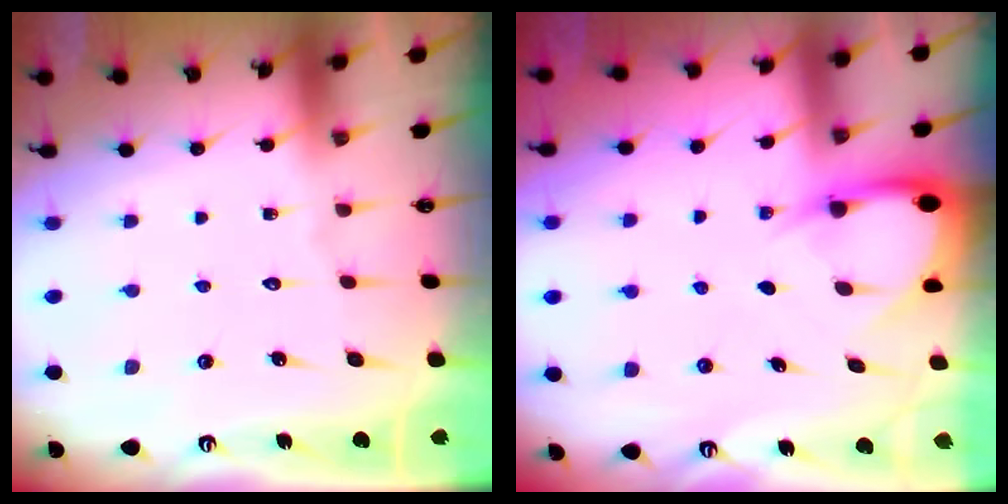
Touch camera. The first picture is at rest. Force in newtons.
{"total": 4.2, "press": 4.1, "slide": 0.4}